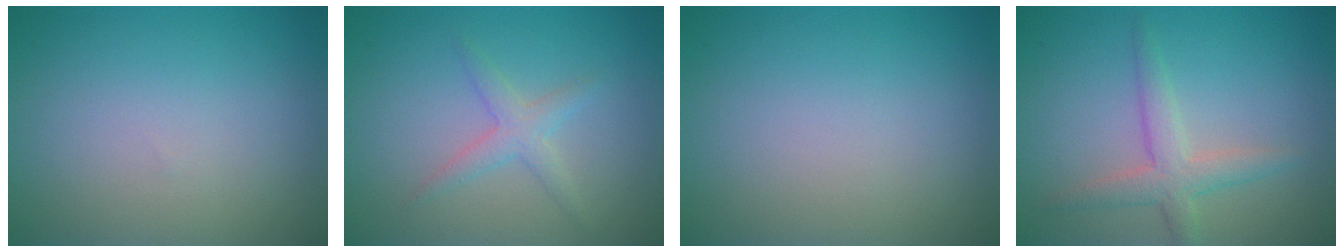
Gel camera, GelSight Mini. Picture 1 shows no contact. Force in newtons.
{"total": 2.0, "press": 2.0, "slide": 0.1}
{"total": 0.0}
{"total": 2.9, "press": 2.9, "slide": 0.2}